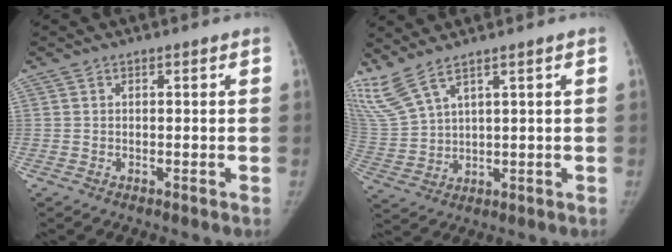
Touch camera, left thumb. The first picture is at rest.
{"total": 9.2, "force": [6.9, 2.4, 5.6], "torque": [-0.141, -0.024, 0.160]}